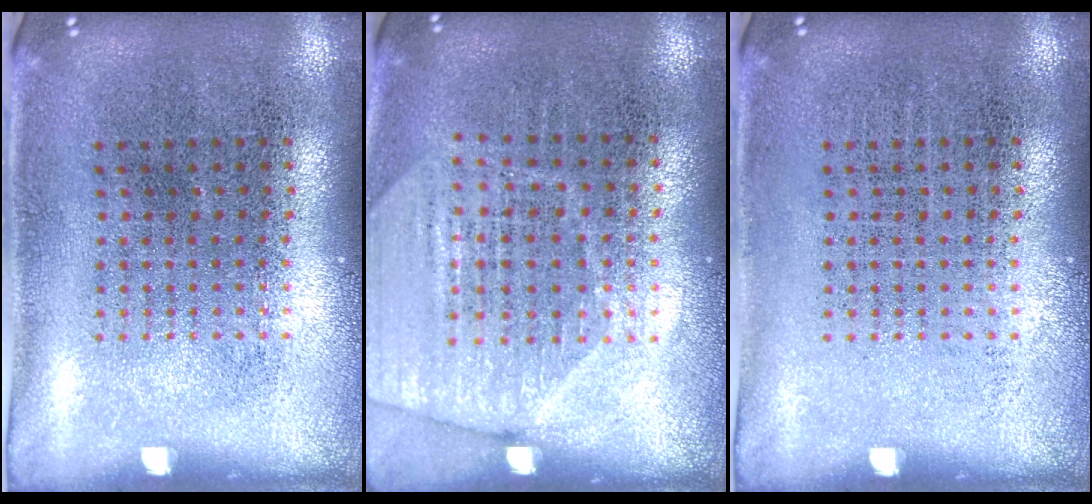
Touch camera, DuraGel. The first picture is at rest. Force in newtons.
{"total": 1.8, "press": 1.7, "slide": 0.5}
{"total": 0.0}